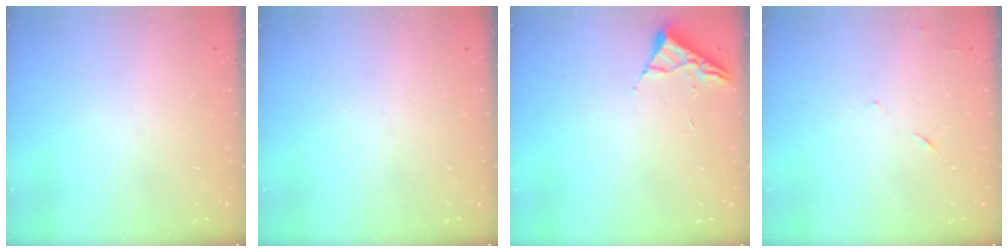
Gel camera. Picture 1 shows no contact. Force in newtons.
{"total": 0.0}
{"total": 2.6, "press": 2.6, "slide": 0.3}
{"total": 3.9, "press": 3.8, "slide": 0.9}